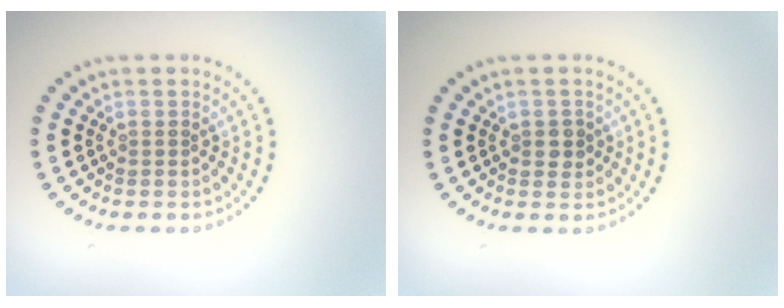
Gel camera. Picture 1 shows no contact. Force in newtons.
{"total": 1.4, "press": 1.4, "slide": 0.1}